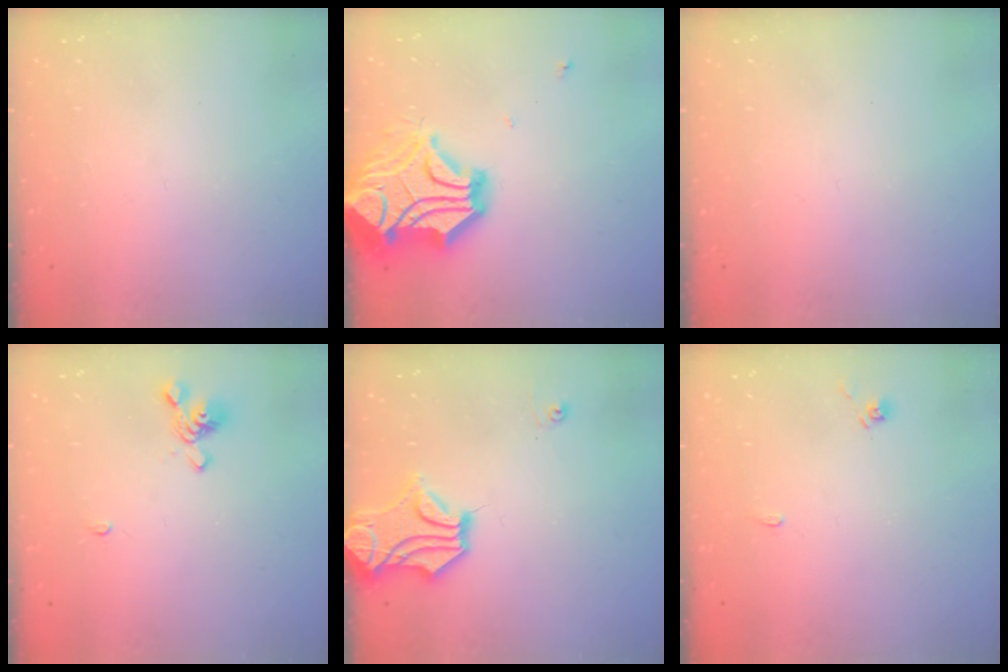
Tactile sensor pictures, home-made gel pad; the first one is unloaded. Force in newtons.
{"total": 18.1, "press": 17.7, "slide": 3.5}
{"total": 0.0}
{"total": 2.6, "press": 2.5, "slide": 0.9}
{"total": 4.5, "press": 4.0, "slide": 2.0}
{"total": 2.8, "press": 2.7, "slide": 0.4}